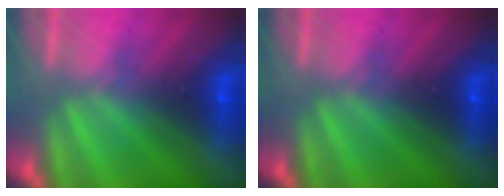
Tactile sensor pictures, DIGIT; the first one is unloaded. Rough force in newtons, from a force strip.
{"total": 0.0}